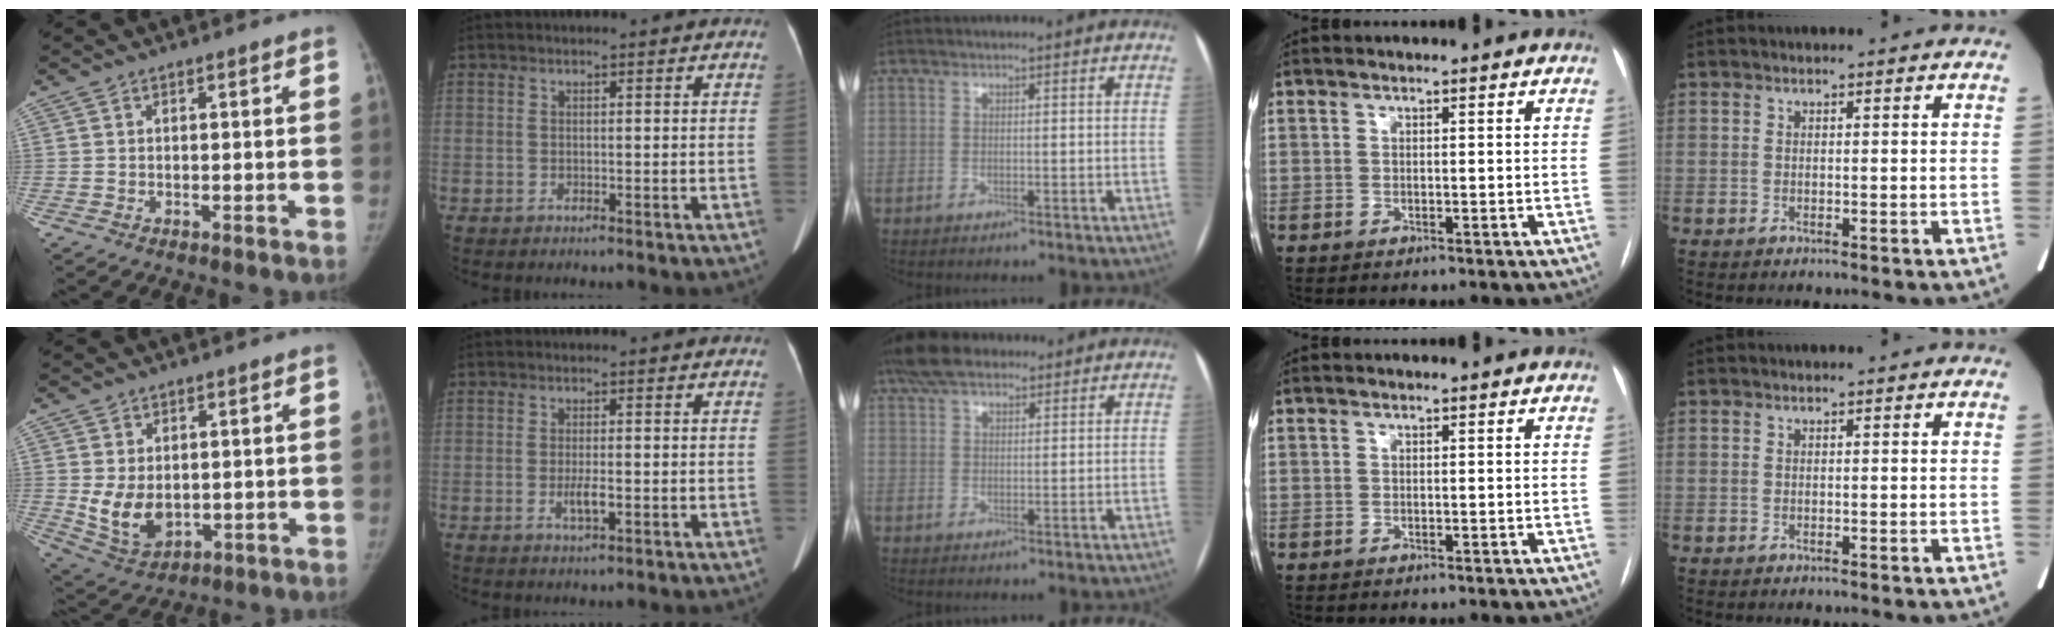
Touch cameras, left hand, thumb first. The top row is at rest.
{"thumb": {"total": 8.2, "force": [0.1, 5.8, 5.7], "torque": [-0.086, -0.017, 0.024]}, "index": {"total": 2.7, "force": [-0.8, 0.6, 2.5], "torque": [-0.050, -0.001, -0.011]}, "middle": {"total": 7.4, "force": [5.6, 3.0, 3.7], "torque": [-0.073, 0.034, 0.103]}}